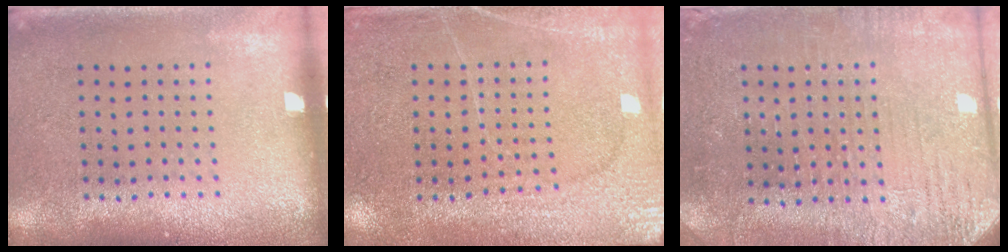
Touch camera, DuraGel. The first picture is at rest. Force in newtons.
{"total": 2.8, "press": 2.7, "slide": 0.8}
{"total": 3.0, "press": 2.9, "slide": 0.7}